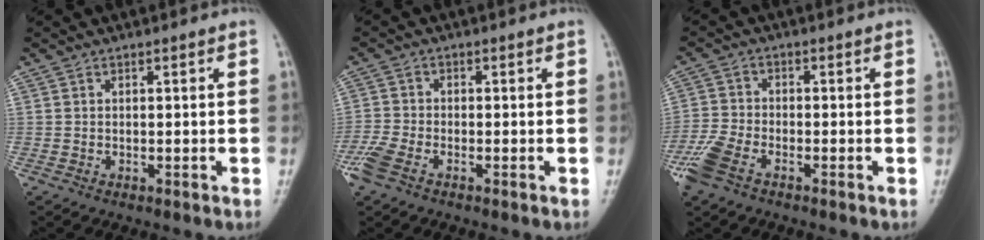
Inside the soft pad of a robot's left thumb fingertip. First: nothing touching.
{"total": 5.5, "force": [-3.4, 2.7, 3.4], "torque": [-0.092, 0.003, -0.070]}
{"total": 6.9, "force": [-4.3, 3.5, 4.2], "torque": [-0.107, 0.006, -0.089]}